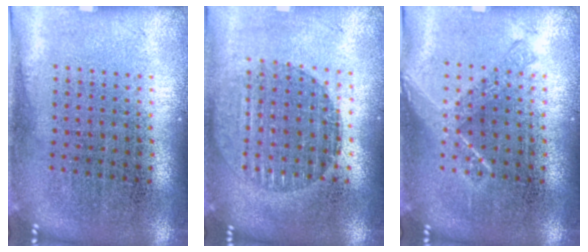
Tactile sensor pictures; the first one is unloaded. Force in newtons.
{"total": 1.5, "press": 1.3, "slide": 0.7}
{"total": 1.9, "press": 1.9, "slide": 0.3}